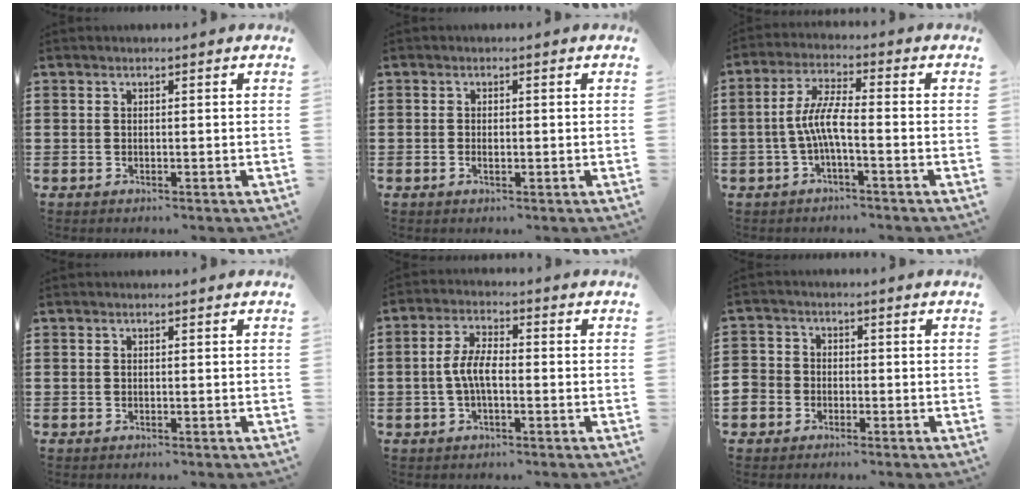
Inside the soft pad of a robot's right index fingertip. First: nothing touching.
{"total": 1.2, "force": [-0.2, 0.5, 1.1], "torque": [-0.021, -0.002, -0.003]}
{"total": 5.9, "force": [-1.4, 1.2, 5.6], "torque": [-0.127, -0.007, -0.035]}
{"total": 0.0}
{"total": 5.1, "force": [-0.9, 2.1, 4.6], "torque": [-0.109, -0.003, -0.024]}
{"total": 3.2, "force": [-1.8, 2.6, 0.2], "torque": [-0.032, -0.002, -0.048]}